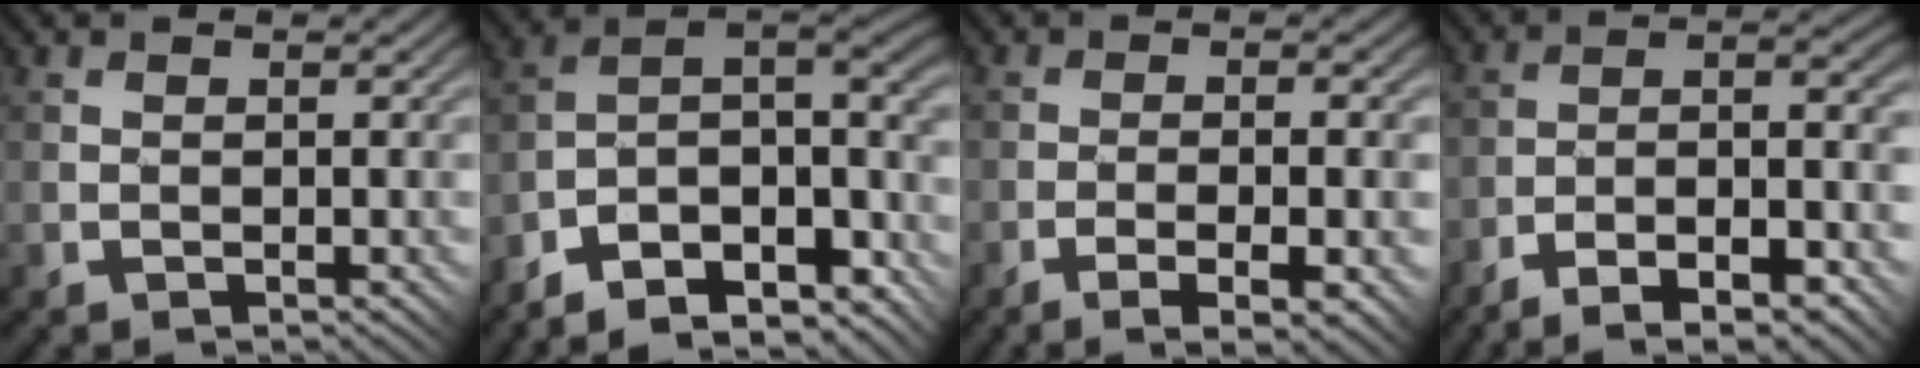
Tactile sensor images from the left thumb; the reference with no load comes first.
{"total": 13.4, "force": [-9.2, 4.9, 8.4], "torque": [-0.171, -0.015, -0.132]}
{"total": 6.4, "force": [-2.8, 1.0, 5.7], "torque": [-0.088, 0.003, -0.026]}
{"total": 11.9, "force": [-6.8, 2.8, 9.3], "torque": [-0.151, 0.002, -0.111]}